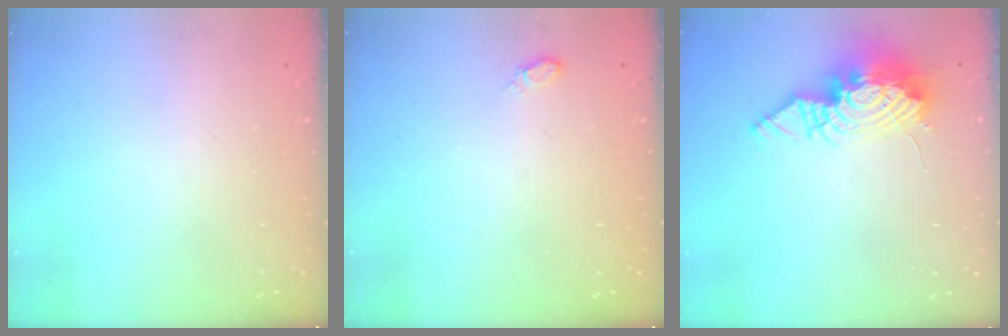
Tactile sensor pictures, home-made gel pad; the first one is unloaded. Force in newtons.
{"total": 10.5, "press": 4.9, "slide": 9.4}
{"total": 13.5, "press": 13.5, "slide": 1.4}